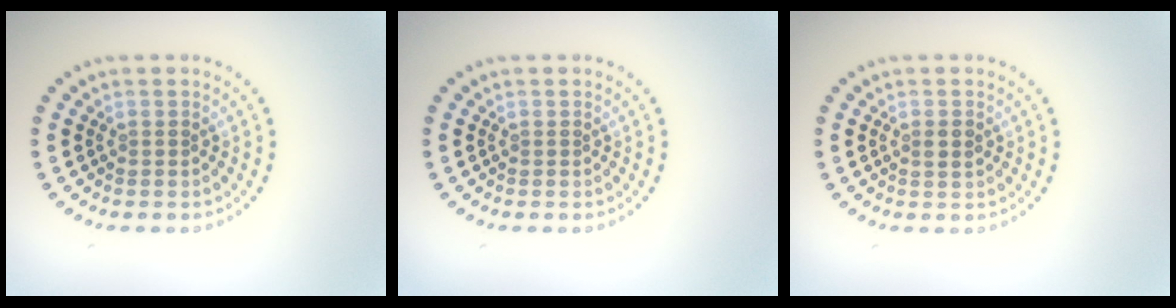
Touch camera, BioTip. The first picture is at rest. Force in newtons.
{"total": 0.0}
{"total": 1.1, "press": 1.1, "slide": 0.3}